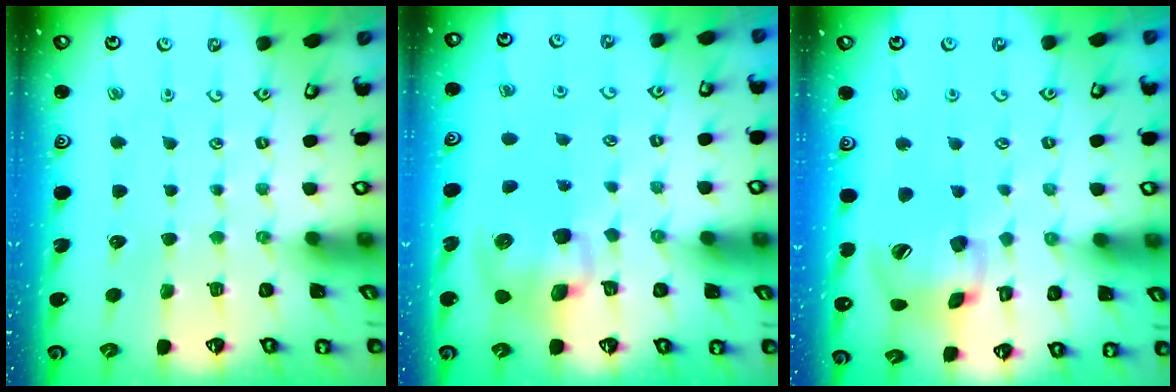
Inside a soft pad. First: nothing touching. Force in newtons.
{"total": 11.3, "press": 11.2, "slide": 1.2}
{"total": 15.8, "press": 15.6, "slide": 2.5}